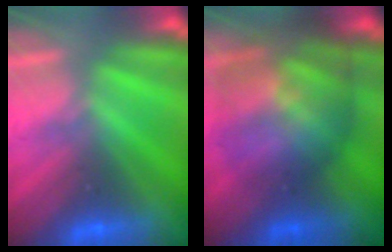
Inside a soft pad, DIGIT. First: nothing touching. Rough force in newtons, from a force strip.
{"total": 7.7}